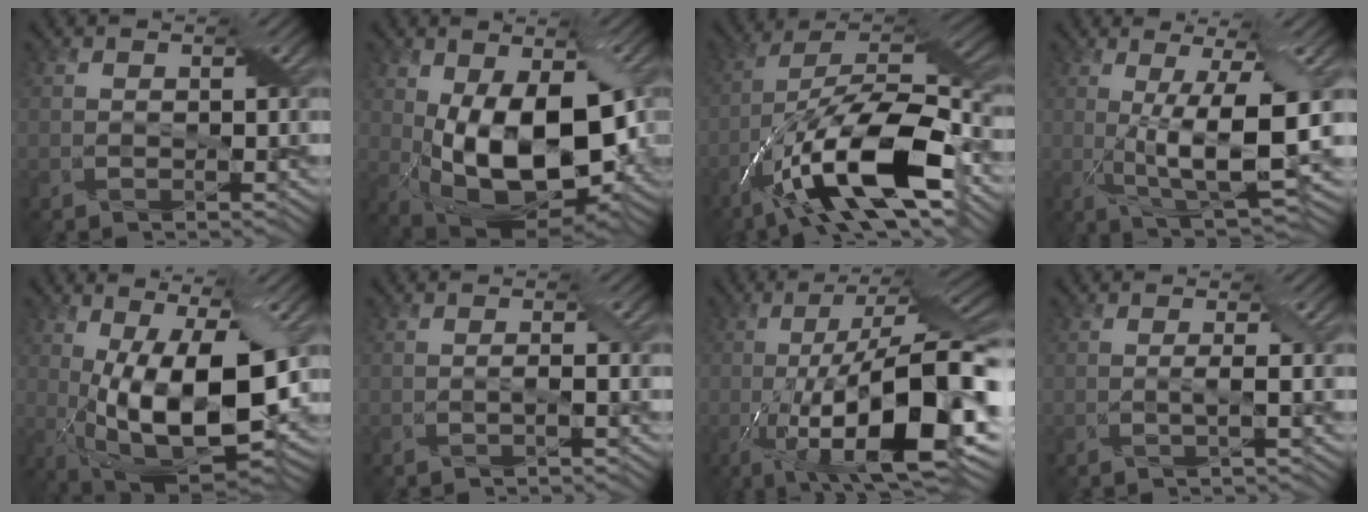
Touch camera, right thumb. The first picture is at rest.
{"total": 16.0, "force": [-1.0, 8.8, 13.3], "torque": [-0.221, -0.032, -0.006]}
{"total": 18.0, "force": [-8.7, 7.2, 14.0], "torque": [-0.259, -0.012, -0.165]}
{"total": 11.3, "force": [0.2, 2.7, 11.0], "torque": [-0.186, -0.005, 0.015]}
{"total": 16.8, "force": [-0.6, 7.6, 15.0], "torque": [-0.239, -0.016, -0.008]}
{"total": 0.7, "force": [-0.2, 0.0, 0.7], "torque": [-0.014, 0.001, -0.006]}
{"total": 18.4, "force": [-5.3, 6.2, 16.5], "torque": [-0.273, -0.002, -0.088]}
{"total": 1.2, "force": [0.0, 0.1, 1.2], "torque": [-0.025, 0.000, -0.006]}